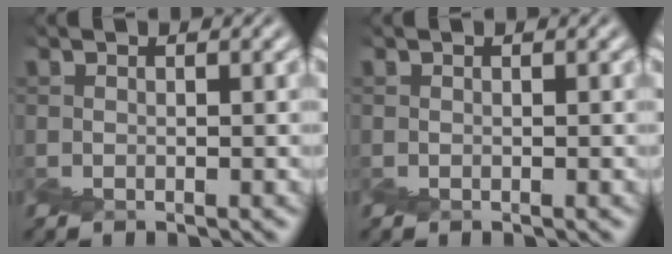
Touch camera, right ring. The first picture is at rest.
{"total": 0.0}